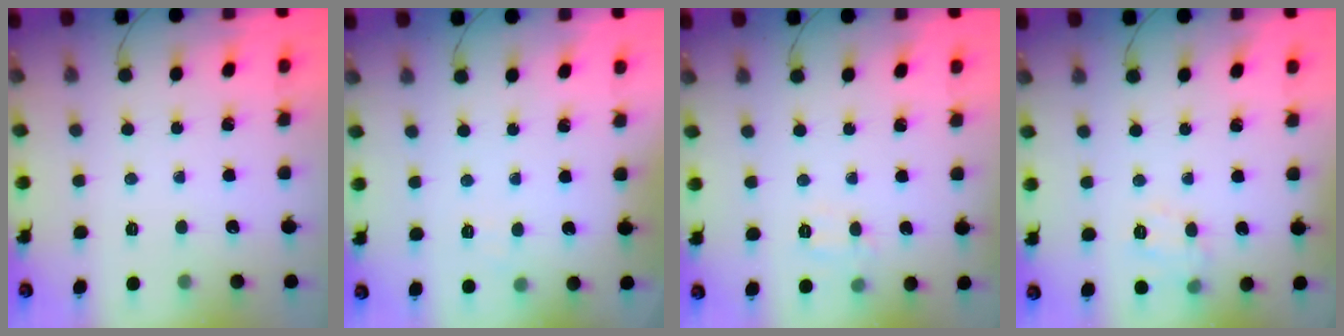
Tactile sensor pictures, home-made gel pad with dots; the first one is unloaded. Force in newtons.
{"total": 3.9, "press": 3.8, "slide": 1.0}
{"total": 6.7, "press": 6.5, "slide": 1.4}
{"total": 6.0, "press": 5.9, "slide": 1.0}